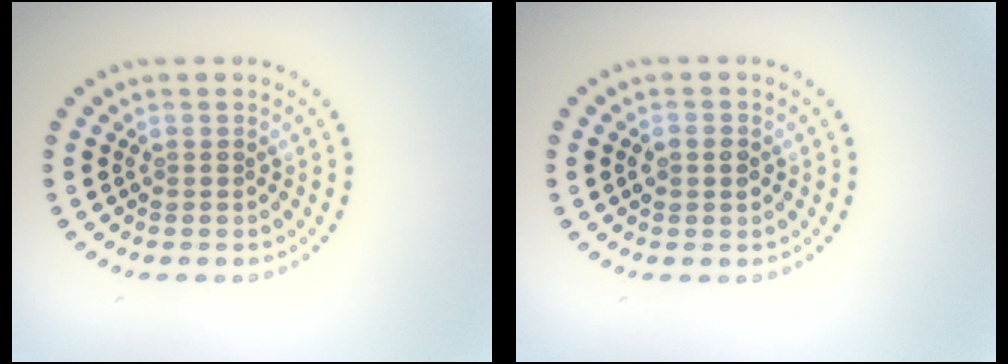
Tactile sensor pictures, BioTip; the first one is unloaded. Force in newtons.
{"total": 1.8, "press": 1.8, "slide": 0.0}